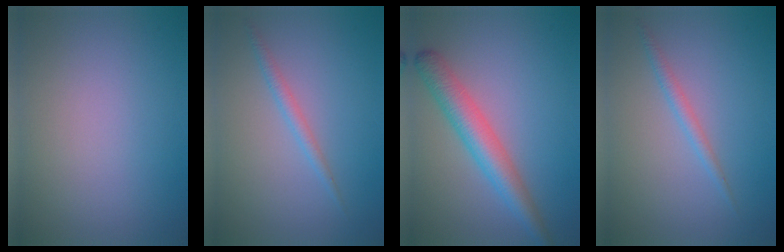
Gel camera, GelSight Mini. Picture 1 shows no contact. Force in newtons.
{"total": 1.4, "press": 1.4, "slide": 0.1}
{"total": 4.5, "press": 4.5, "slide": 0.2}
{"total": 1.4, "press": 1.4, "slide": 0.1}